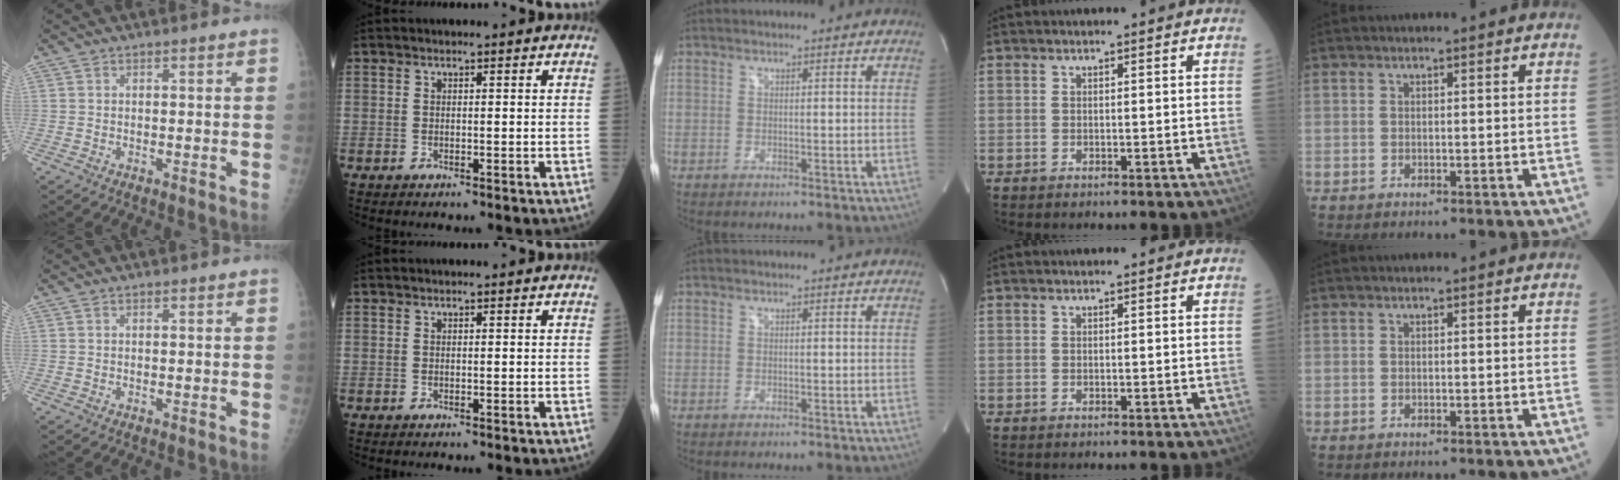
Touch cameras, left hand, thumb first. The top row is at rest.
{}